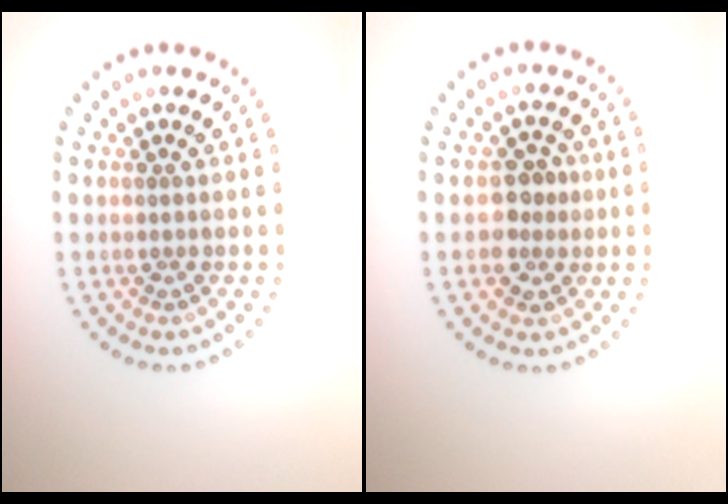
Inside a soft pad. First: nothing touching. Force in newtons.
{"total": 2.5, "press": 2.4, "slide": 0.7}